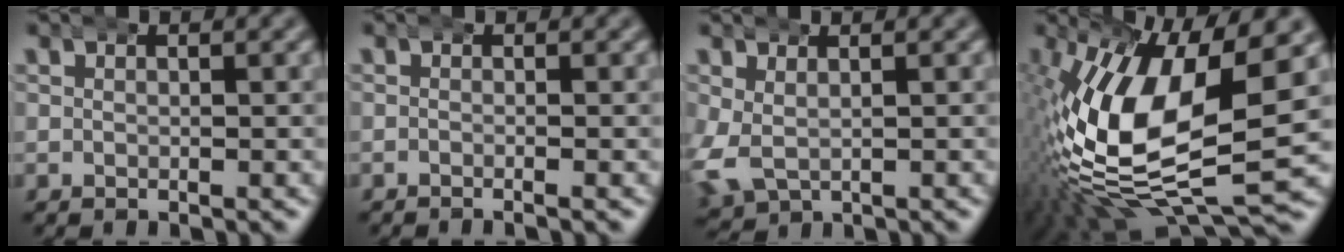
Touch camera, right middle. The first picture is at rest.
{"total": 0.6, "force": [-0.6, -0.1, 0.2], "torque": [-0.001, 0.006, -0.016]}
{"total": 3.5, "force": [0.1, 2.9, 2.0], "torque": [-0.069, -0.021, 0.018]}
{"total": 17.4, "force": [-1.0, 9.0, 14.9], "torque": [-0.300, -0.038, 0.014]}